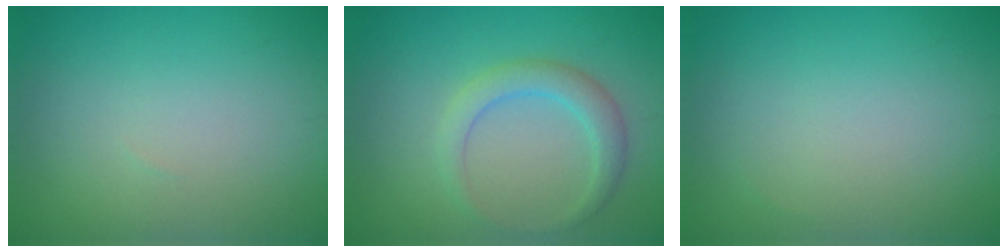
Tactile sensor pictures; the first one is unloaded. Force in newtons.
{"total": 2.8, "press": 2.8, "slide": 0.0}
{"total": 0.0}